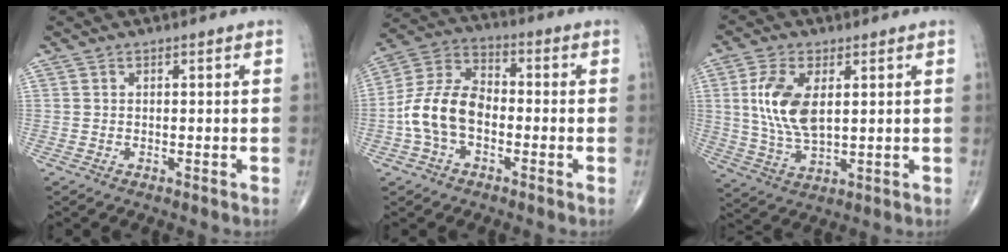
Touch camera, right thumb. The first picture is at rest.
{"total": 11.7, "force": [-2.7, 7.5, 8.5], "torque": [-0.164, 0.041, -0.062]}
{"total": 11.0, "force": [2.2, 5.5, 9.2], "torque": [-0.191, -0.012, 0.049]}